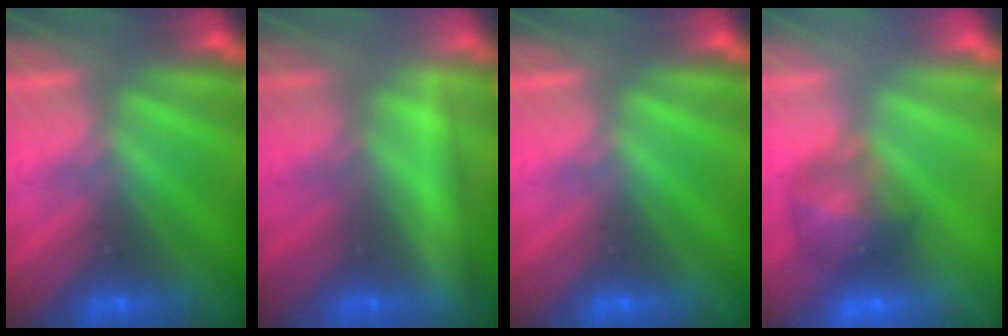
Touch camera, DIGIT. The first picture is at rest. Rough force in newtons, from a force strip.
{"total": 2.3}
{"total": 0.0}
{"total": 7.3}